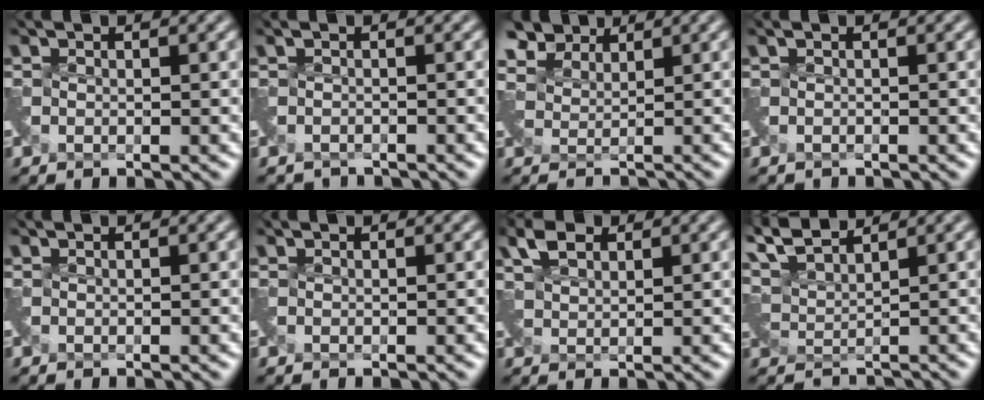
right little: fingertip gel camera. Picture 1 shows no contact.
{"total": 1.5, "force": [-1.5, 0.4, -0.1], "torque": [0.004, -0.014, -0.032]}
{"total": 4.8, "force": [4.4, 2.0, 0.4], "torque": [-0.010, 0.007, 0.062]}
{"total": 0.6, "force": [-0.5, 0.2, -0.2], "torque": [0.002, -0.009, -0.015]}
{"total": 0.0}
{"total": 0.0}
{"total": 3.0, "force": [2.3, 1.4, 1.3], "torque": [-0.033, 0.011, 0.048]}
{"total": 4.9, "force": [4.7, 0.3, 1.1], "torque": [-0.028, 0.012, 0.090]}